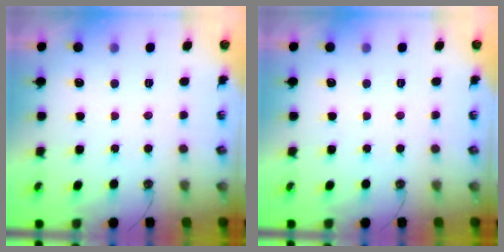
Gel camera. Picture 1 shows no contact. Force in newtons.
{"total": 0.0}